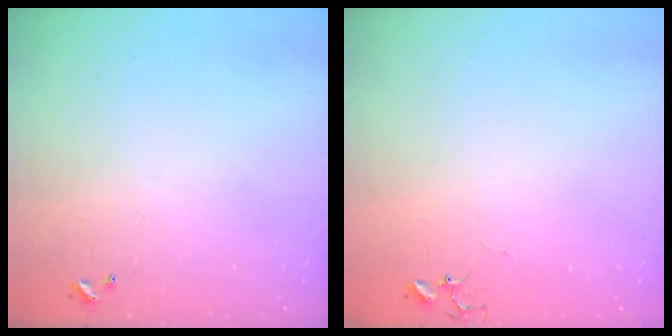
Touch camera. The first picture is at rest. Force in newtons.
{"total": 3.7, "press": 3.7, "slide": 0.3}